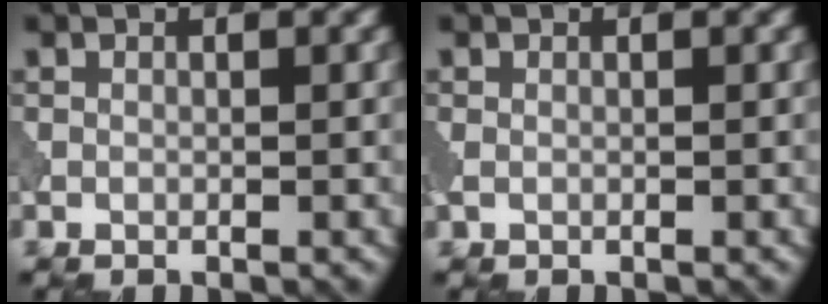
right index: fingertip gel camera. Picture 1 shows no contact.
{"total": 0.8, "force": [-0.2, 0.4, 0.6], "torque": [-0.020, -0.004, -0.005]}